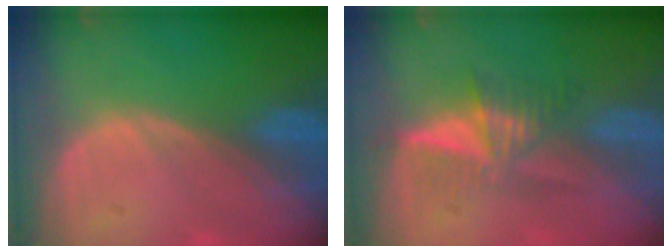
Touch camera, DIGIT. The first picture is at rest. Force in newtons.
{"total": 5.2, "press": 4.8, "slide": 1.8}